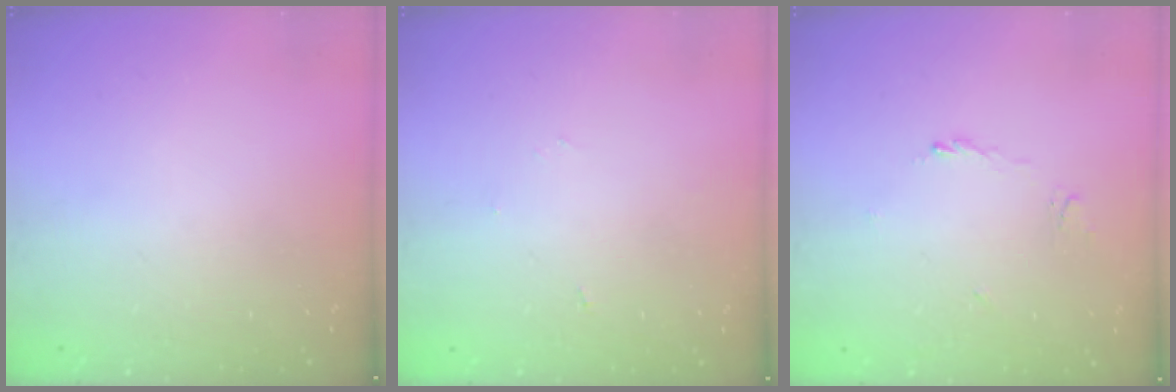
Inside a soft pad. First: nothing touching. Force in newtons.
{"total": 2.4, "press": 2.4, "slide": 0.2}
{"total": 1.1, "press": 1.1, "slide": 0.4}